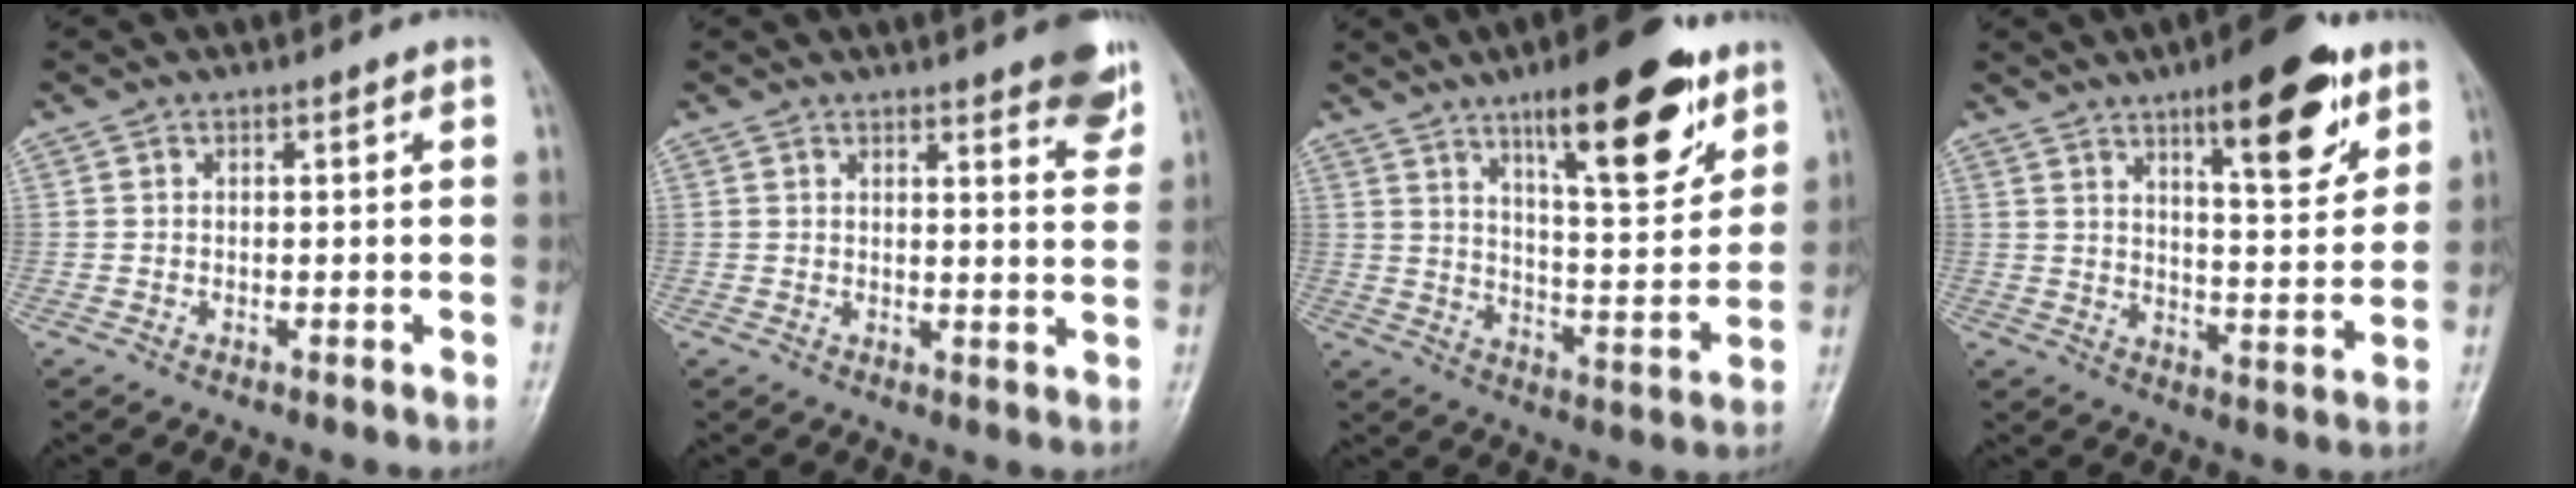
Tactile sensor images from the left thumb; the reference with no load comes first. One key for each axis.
{"total": 8.0, "fx": 5.4, "fy": 1.8, "fz": 5.6, "tx": -0.047, "ty": -0.028, "tz": 0.060}
{"total": 18.7, "fx": 11.2, "fy": 5.5, "fz": 14.0, "tx": -0.170, "ty": -0.061, "tz": 0.176}
{"total": 15.2, "fx": 8.8, "fy": 4.7, "fz": 11.5, "tx": -0.132, "ty": -0.046, "tz": 0.128}